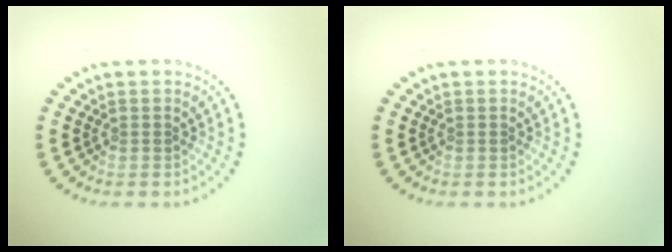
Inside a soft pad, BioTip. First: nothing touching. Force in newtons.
{"total": 0.0}